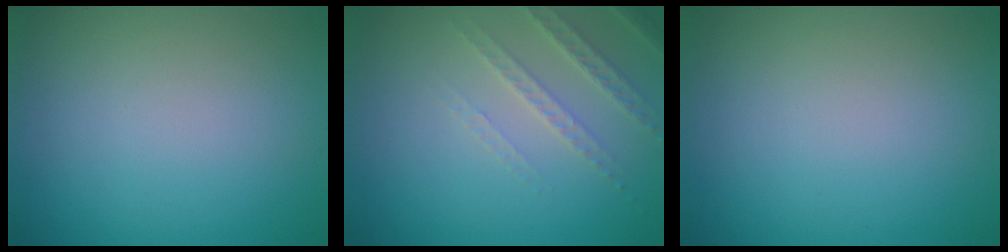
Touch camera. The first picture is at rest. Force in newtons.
{"total": 2.5, "press": 2.4, "slide": 0.7}
{"total": 0.0}